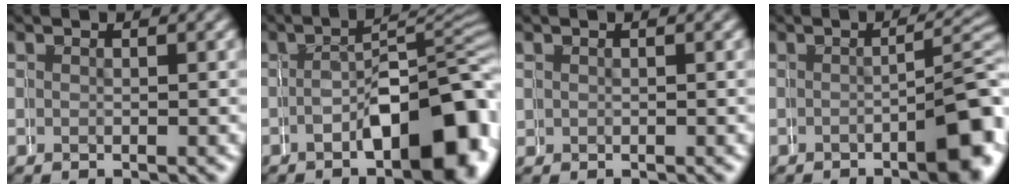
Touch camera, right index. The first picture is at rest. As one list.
[{"total": 8.6, "force": [-3.3, 4.2, 6.7], "torque": [-0.059, 0.012, -0.054]}, {"total": 1.4, "force": [0.5, 1.3, 0.1], "torque": [-0.010, -0.006, 0.011]}, {"total": 5.6, "force": [-2.8, 0.9, 4.7], "torque": [-0.040, 0.007, -0.042]}]